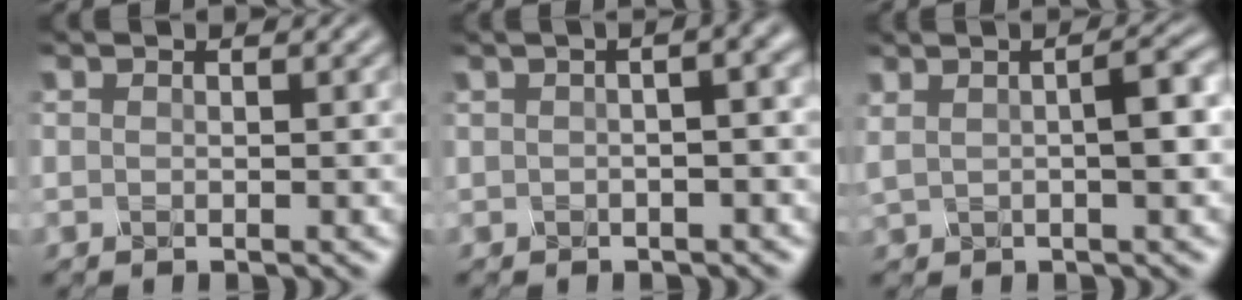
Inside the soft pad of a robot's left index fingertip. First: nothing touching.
{"total": 9.7, "force": [2.2, 5.1, 8.0], "torque": [-0.052, 0.049, -0.007]}
{"total": 4.0, "force": [0.6, 1.3, 3.8], "torque": [-0.054, 0.014, 0.006]}